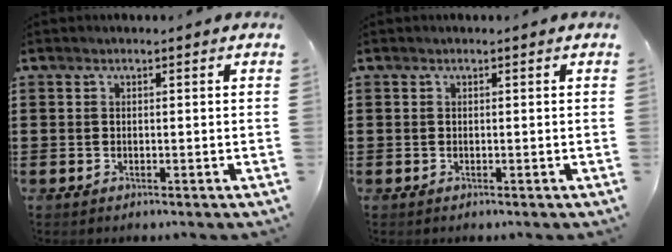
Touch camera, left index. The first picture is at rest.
{"total": 0.0}